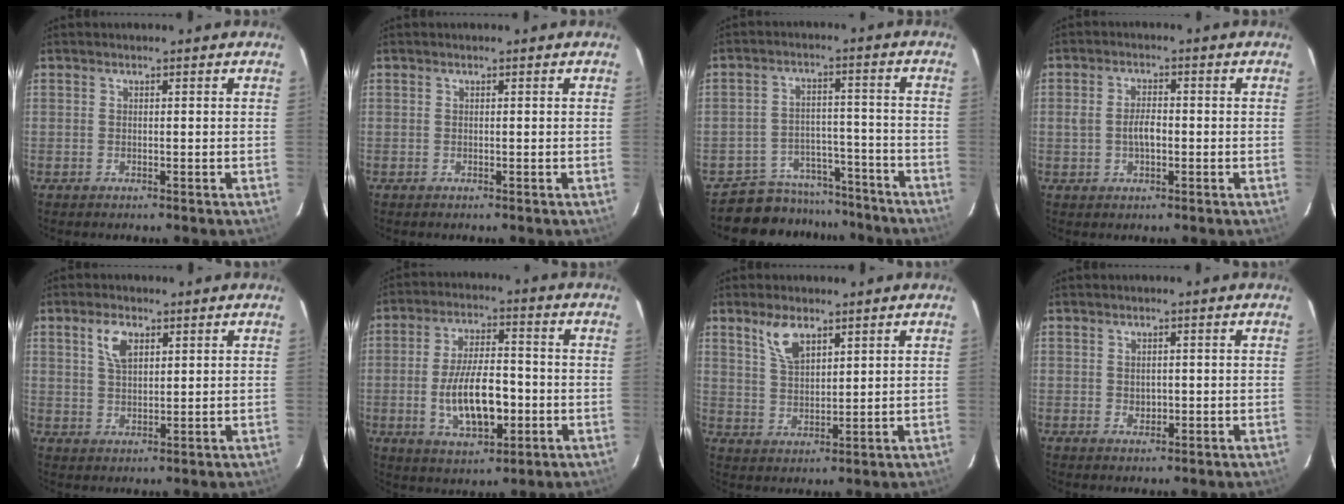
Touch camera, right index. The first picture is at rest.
{"total": 0.0}
{"total": 11.5, "force": [-10.1, 5.5, 0.2], "torque": [-0.016, 0.045, -0.139]}
{"total": 3.7, "force": [-0.5, 2.0, 3.1], "torque": [-0.058, 0.006, -0.006]}
{"total": 5.0, "force": [2.4, 2.6, 3.5], "torque": [-0.065, 0.009, 0.047]}
{"total": 12.7, "force": [-2.8, 5.4, 11.1], "torque": [-0.215, -0.004, -0.038]}
{"total": 6.2, "force": [3.9, 2.7, 3.9], "torque": [-0.073, 0.005, 0.081]}
{"total": 1.8, "force": [-0.1, 1.5, 0.9], "torque": [-0.012, 0.001, 0.003]}